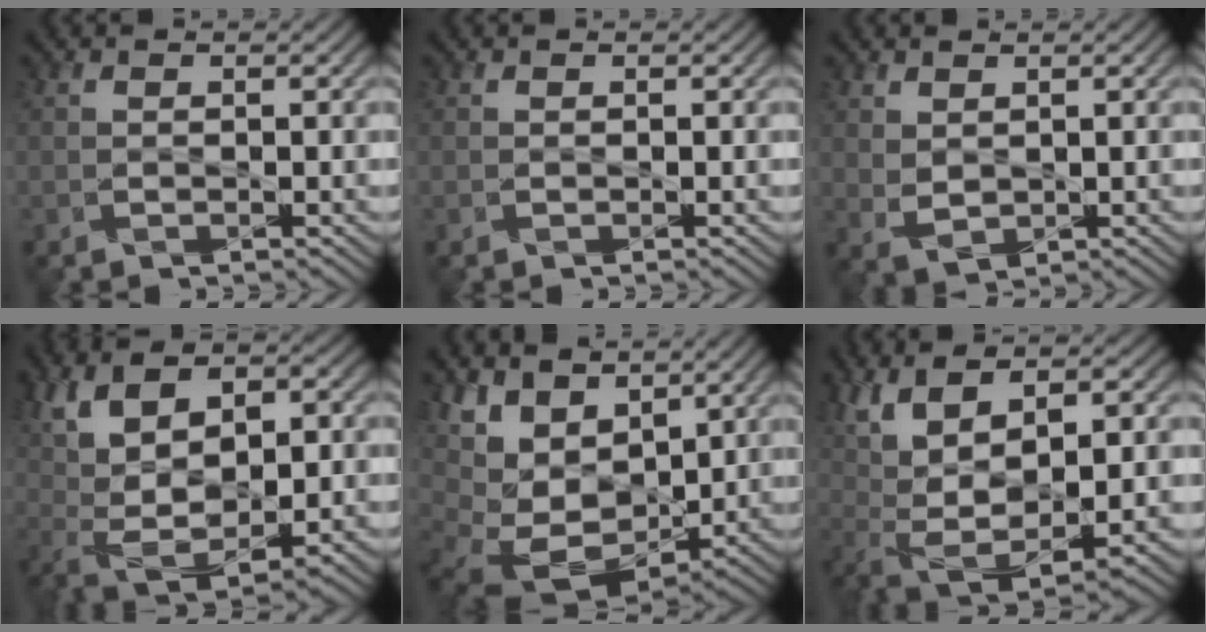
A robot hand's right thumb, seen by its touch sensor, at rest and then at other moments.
{"total": 0.0}
{"total": 2.0, "force": [1.2, 1.1, 1.0], "torque": [-0.028, -0.005, 0.029]}
{"total": 12.5, "force": [2.0, 6.4, 10.6], "torque": [-0.206, 0.008, 0.043]}
{"total": 11.7, "force": [3.9, 8.0, 7.7], "torque": [-0.181, -0.001, 0.089]}
{"total": 13.1, "force": [1.6, 5.7, 11.7], "torque": [-0.221, 0.002, 0.042]}